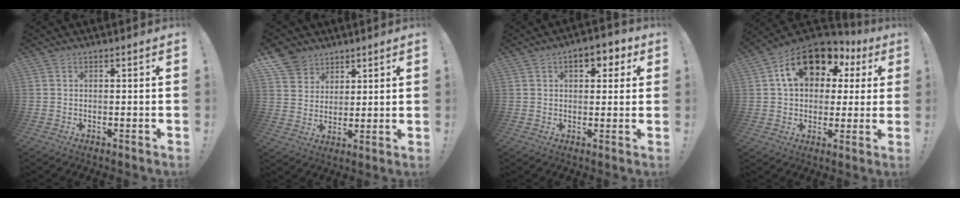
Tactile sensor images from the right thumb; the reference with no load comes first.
{"total": 9.3, "force": [6.5, 6.5, 1.5], "torque": [-0.028, -0.049, 0.130]}
{"total": 6.3, "force": [2.4, 3.8, 4.4], "torque": [-0.049, -0.001, 0.035]}
{"total": 17.5, "force": [8.2, 11.4, 10.5], "torque": [-0.155, -0.033, 0.148]}